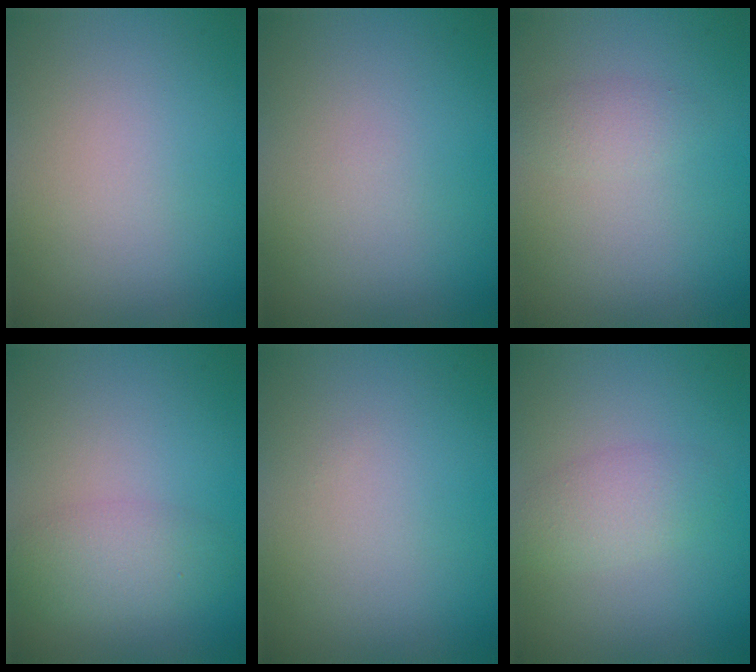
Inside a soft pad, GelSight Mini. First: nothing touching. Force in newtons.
{"total": 0.0}
{"total": 1.3, "press": 1.3, "slide": 0.1}
{"total": 2.8, "press": 2.8, "slide": 0.1}
{"total": 0.0}
{"total": 1.5, "press": 1.5, "slide": 0.0}